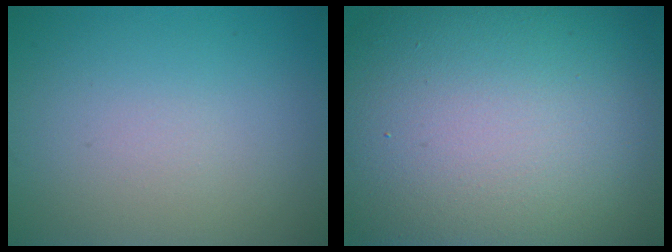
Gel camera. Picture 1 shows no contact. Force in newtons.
{"total": 19.7, "press": 19.6, "slide": 1.3}